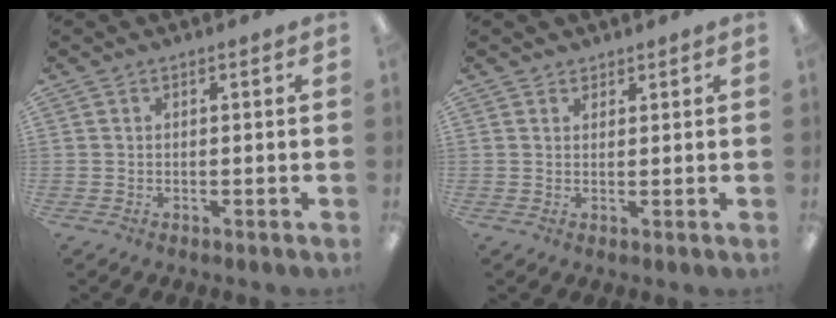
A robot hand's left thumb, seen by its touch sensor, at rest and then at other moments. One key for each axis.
{"total": 1.4, "fx": 1.2, "fy": 0.7, "fz": -0.1, "tx": 0.001, "ty": -0.001, "tz": 0.025}